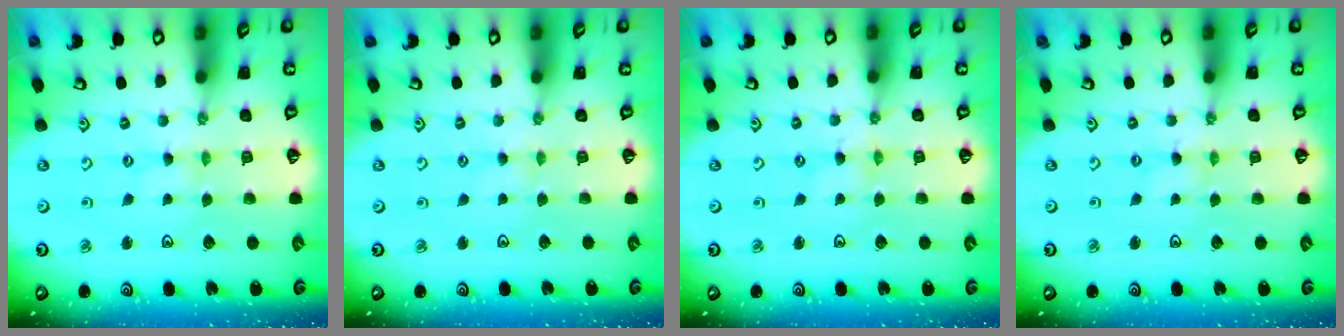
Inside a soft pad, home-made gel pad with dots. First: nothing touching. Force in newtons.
{"total": 1.7, "press": 1.7, "slide": 0.3}
{"total": 0.8, "press": 0.8, "slide": 0.2}
{"total": 0.0}